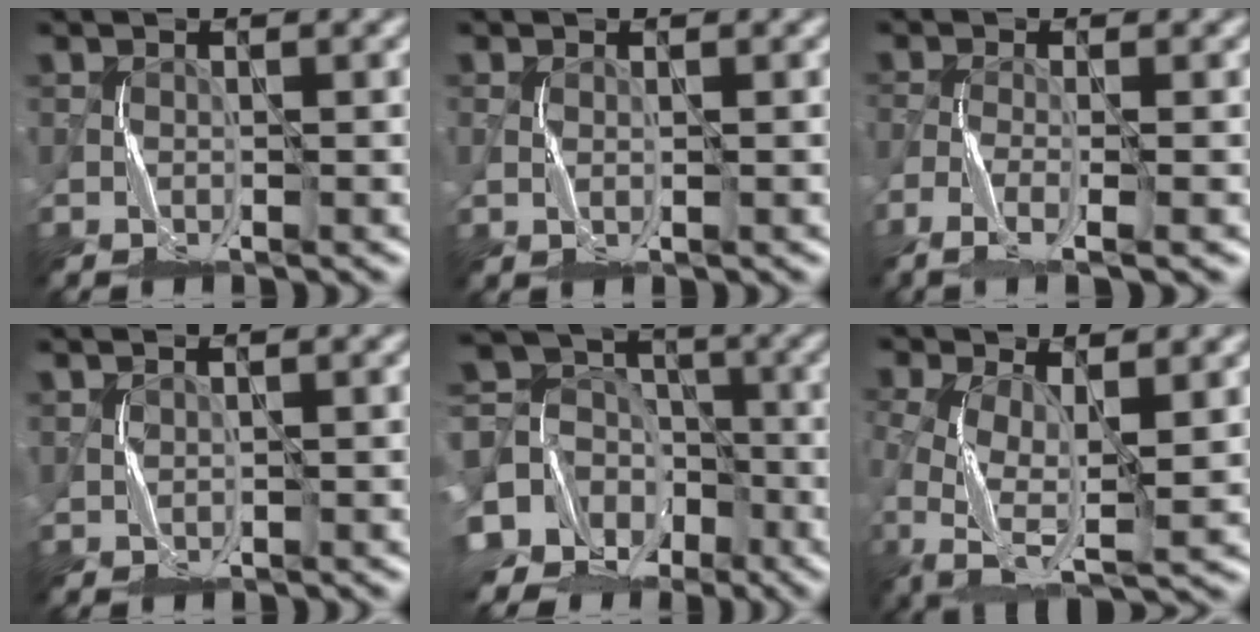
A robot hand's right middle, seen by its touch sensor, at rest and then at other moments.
{"total": 0.0}
{"total": 3.6, "force": [-3.0, 0.5, 1.9], "torque": [-0.041, -0.007, -0.065]}
{"total": 0.9, "force": [0.6, 0.0, -0.6], "torque": [0.009, 0.000, 0.016]}
{"total": 13.2, "force": [-6.0, 11.3, 3.1], "torque": [-0.115, -0.020, -0.111]}
{"total": 5.7, "force": [-1.1, 2.7, 4.9], "torque": [-0.117, -0.009, -0.025]}